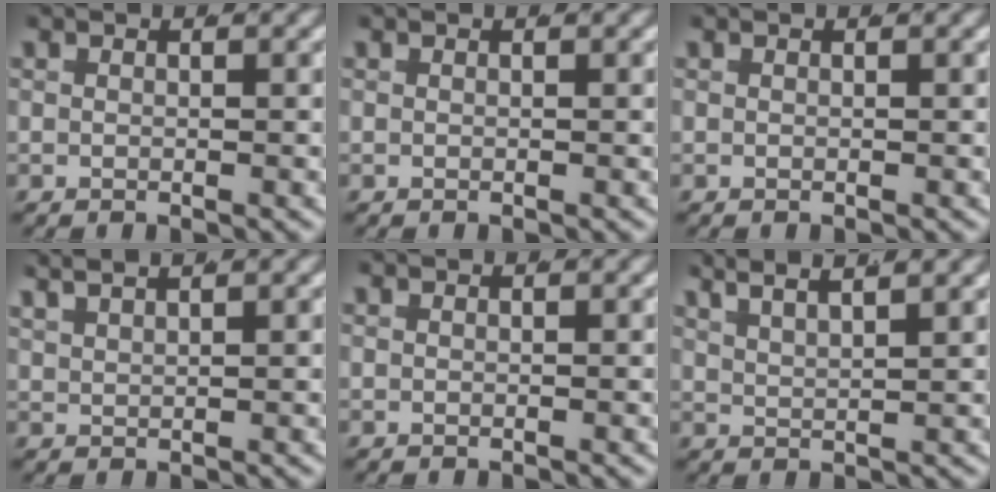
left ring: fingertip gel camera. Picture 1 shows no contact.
{"total": 0.0}
{"total": 0.0}
{"total": 2.8, "force": [2.4, 1.0, 1.1], "torque": [-0.023, 0.010, 0.039]}
{"total": 0.0}
{"total": 5.4, "force": [3.5, 2.8, 2.9], "torque": [-0.058, 0.007, 0.048]}